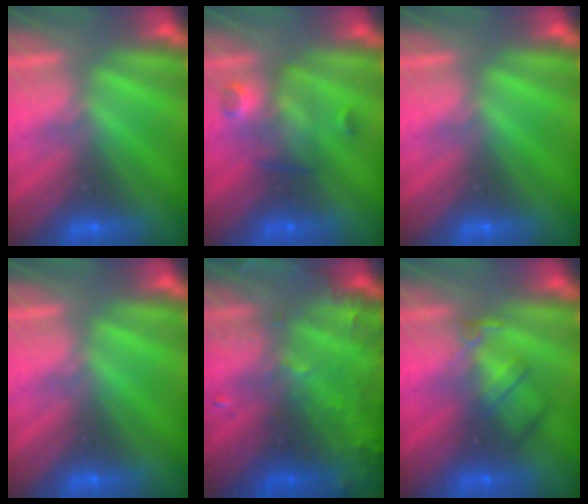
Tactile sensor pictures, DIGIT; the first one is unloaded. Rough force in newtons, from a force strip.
{"total": 2.9}
{"total": 0.0}
{"total": 0.0}
{"total": 6.0}
{"total": 2.4}